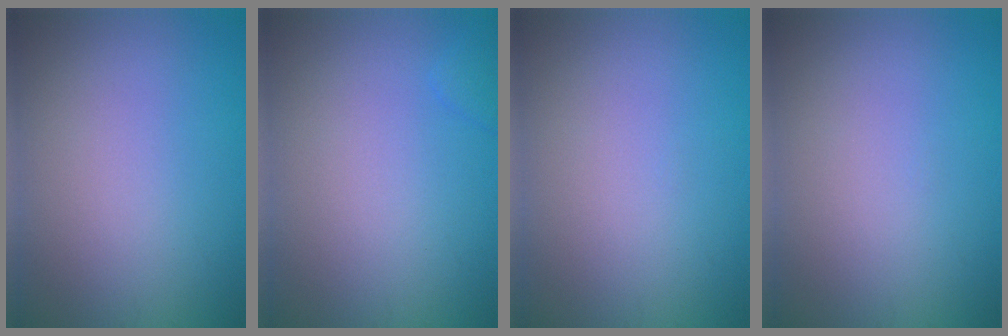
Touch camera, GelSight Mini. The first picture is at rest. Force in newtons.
{"total": 0.8, "press": 0.8, "slide": 0.1}
{"total": 0.0}
{"total": 0.0}